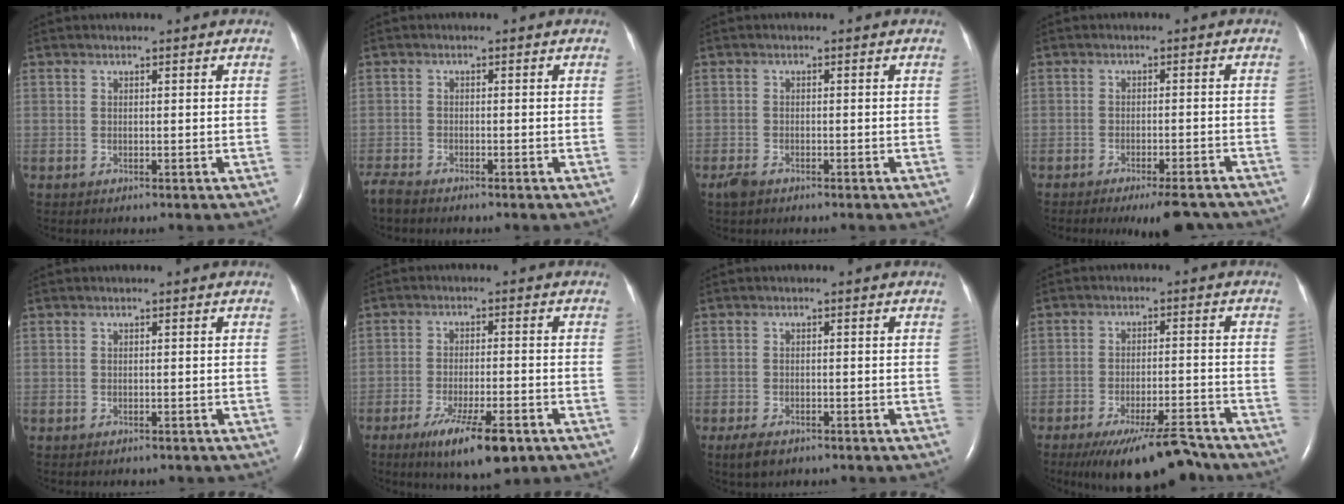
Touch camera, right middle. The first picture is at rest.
{"total": 2.9, "force": [-2.6, 0.6, 1.1], "torque": [-0.020, -0.008, -0.046]}
{"total": 1.9, "force": [-1.4, 0.8, 1.0], "torque": [-0.028, -0.003, -0.023]}
{"total": 8.0, "force": [-6.9, 1.3, 3.9], "torque": [-0.038, -0.009, -0.092]}
{"total": 0.9, "force": [-0.8, 0.3, 0.3], "torque": [-0.009, -0.002, -0.009]}
{"total": 10.0, "force": [-6.0, 1.8, 7.8], "torque": [-0.134, -0.021, -0.091]}
{"total": 3.0, "force": [-2.0, 1.4, 1.7], "torque": [-0.038, -0.005, -0.028]}
{"total": 12.0, "force": [-10.0, 2.0, 6.3], "torque": [-0.097, -0.008, -0.155]}